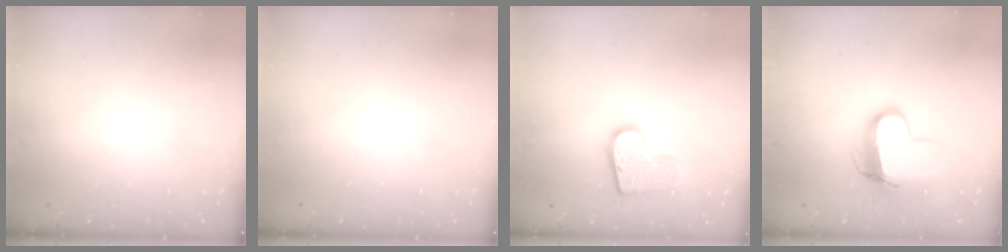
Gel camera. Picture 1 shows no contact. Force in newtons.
{"total": 0.0}
{"total": 12.9, "press": 12.9, "slide": 0.8}
{"total": 11.2, "press": 11.2, "slide": 0.9}